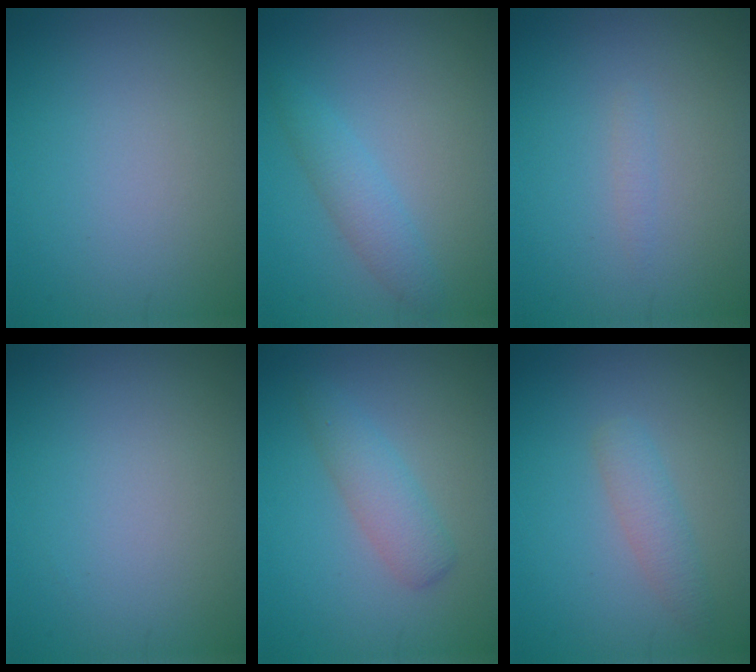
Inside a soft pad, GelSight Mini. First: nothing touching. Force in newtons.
{"total": 2.2, "press": 2.2, "slide": 0.1}
{"total": 0.6, "press": 0.6, "slide": 0.1}
{"total": 0.0}
{"total": 2.6, "press": 2.6, "slide": 0.1}
{"total": 1.9, "press": 1.9, "slide": 0.1}